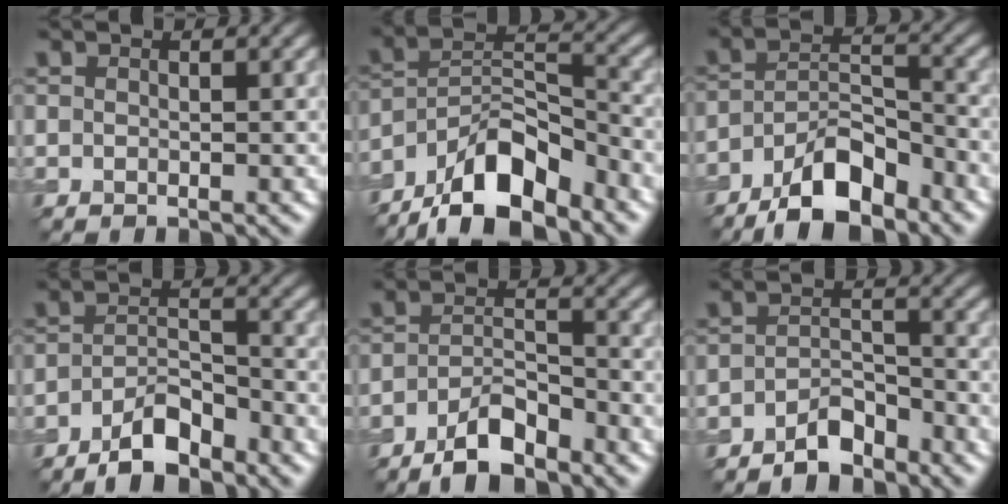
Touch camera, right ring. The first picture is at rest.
{"total": 10.8, "force": [-7.8, 4.2, 6.3], "torque": [-0.099, 0.012, -0.149]}
{"total": 7.7, "force": [-5.5, 2.8, 4.7], "torque": [-0.074, 0.006, -0.100]}
{"total": 4.9, "force": [-3.5, 1.6, 2.9], "torque": [-0.050, 0.002, -0.067]}
{"total": 5.0, "force": [-3.6, 1.6, 3.0], "torque": [-0.054, 0.001, -0.069]}
{"total": 3.2, "force": [-2.6, 1.1, 1.5], "torque": [-0.022, 0.013, -0.052]}